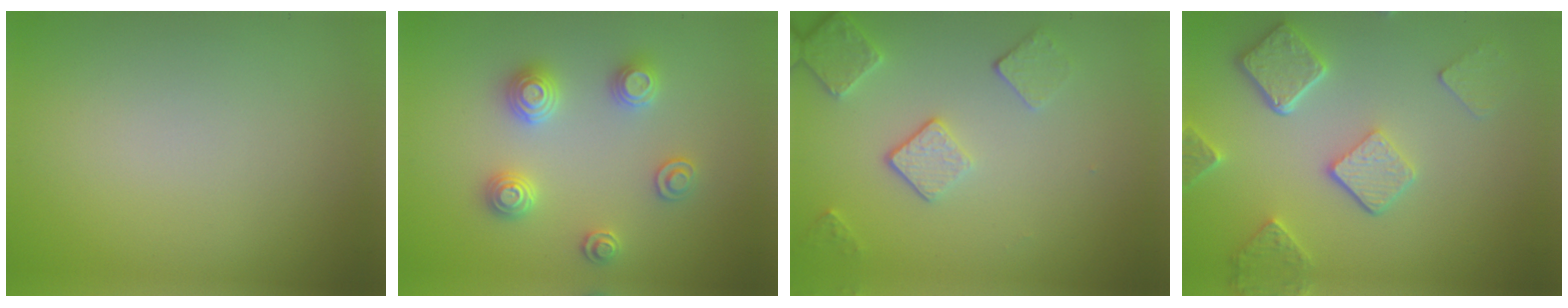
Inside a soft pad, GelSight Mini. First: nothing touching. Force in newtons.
{"total": 2.9, "press": 2.8, "slide": 0.3}
{"total": 3.5, "press": 2.8, "slide": 2.1}
{"total": 4.9, "press": 3.8, "slide": 3.0}